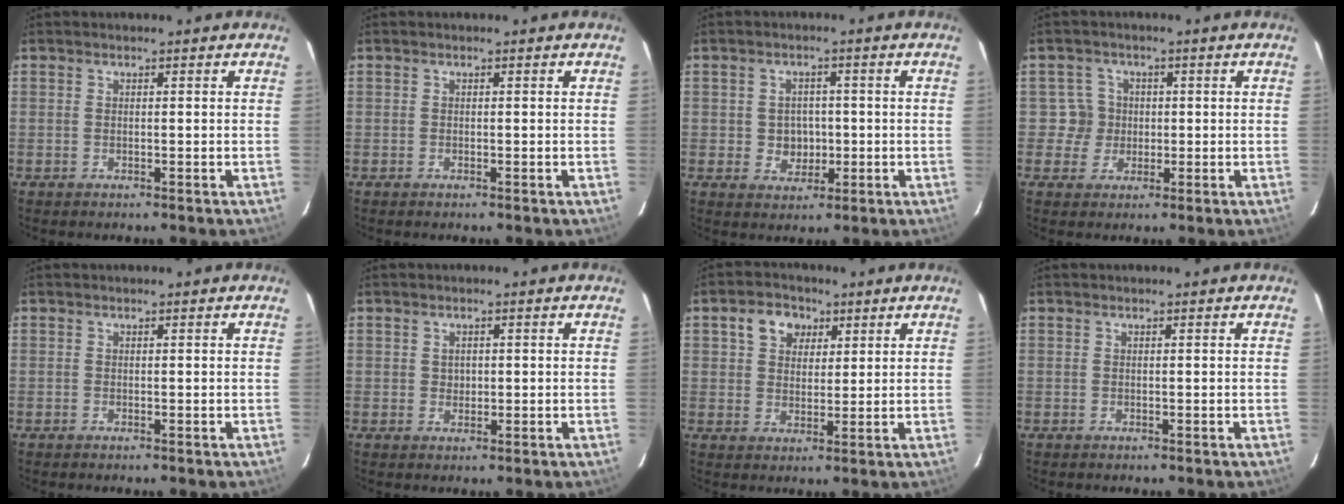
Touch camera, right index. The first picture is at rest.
{"total": 0.0}
{"total": 4.4, "force": [-0.5, 4.1, 1.6], "torque": [-0.033, 0.009, 0.002]}
{"total": 3.6, "force": [-0.1, 3.6, 0.0], "torque": [0.009, 0.011, -0.002]}
{"total": 0.0}
{"total": 1.3, "force": [0.3, 1.1, 0.5], "torque": [-0.006, 0.002, 0.004]}
{"total": 6.0, "force": [2.9, 4.4, 2.9], "torque": [-0.049, 0.019, 0.049]}
{"total": 0.0}